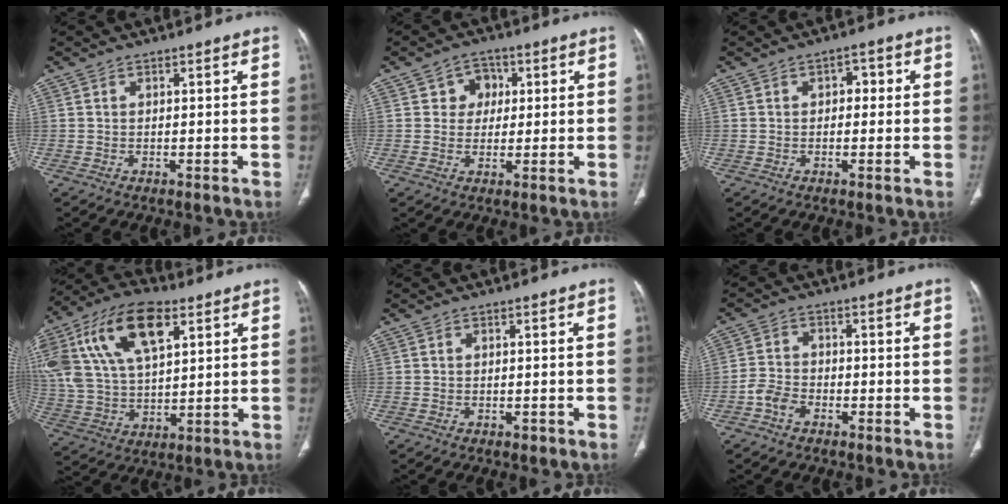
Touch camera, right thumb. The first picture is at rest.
{"total": 5.0, "force": [1.4, 4.4, 1.8], "torque": [0.006, 0.002, 0.016]}
{"total": 2.6, "force": [0.4, 1.8, 1.9], "torque": [-0.009, 0.007, -0.001]}
{"total": 22.3, "force": [8.9, 11.7, 16.7], "torque": [-0.333, 0.005, 0.165]}
{"total": 0.7, "force": [-0.4, 0.5, 0.3], "torque": [-0.003, 0.000, -0.004]}
{"total": 4.0, "force": [-2.3, 2.6, 2.1], "torque": [-0.036, 0.017, -0.047]}